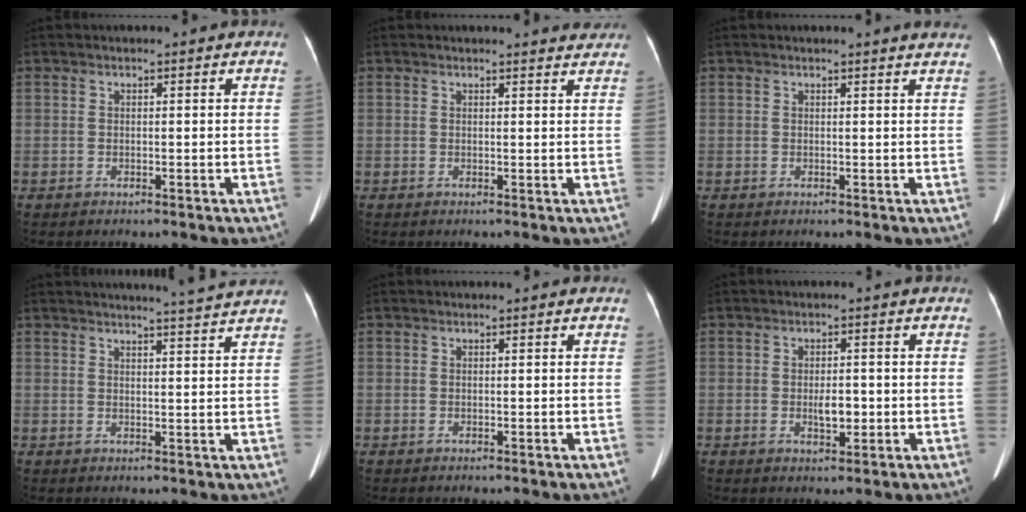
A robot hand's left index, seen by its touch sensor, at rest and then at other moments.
{"total": 4.0, "force": [3.9, 0.5, 0.5], "torque": [-0.006, -0.004, 0.030]}
{"total": 3.8, "force": [3.6, -0.3, 1.1], "torque": [-0.014, -0.005, 0.023]}
{"total": 6.0, "force": [5.6, -1.2, 1.6], "torque": [-0.028, -0.003, 0.061]}
{"total": 0.0}
{"total": 3.0, "force": [-0.6, 1.2, 2.6], "torque": [-0.047, 0.000, -0.005]}